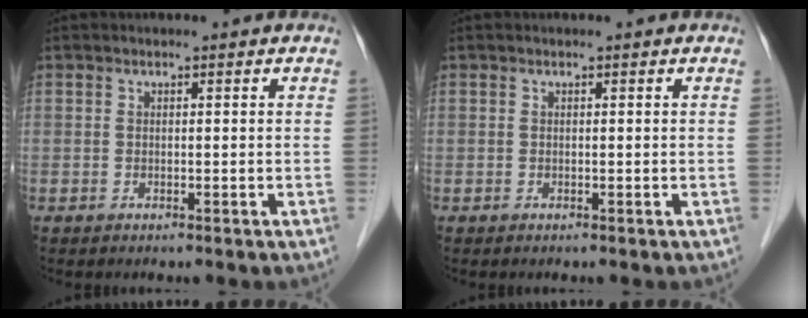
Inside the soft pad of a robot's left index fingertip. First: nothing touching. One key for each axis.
{"total": 0.0}